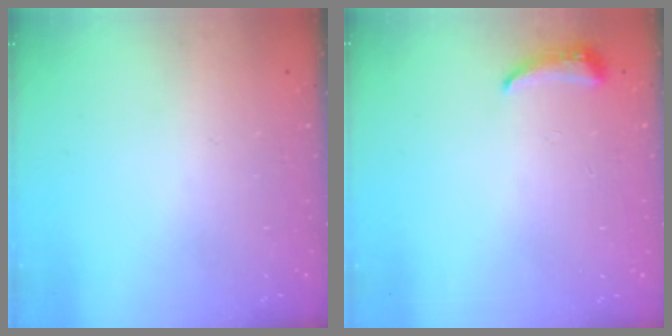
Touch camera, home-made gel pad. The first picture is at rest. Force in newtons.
{"total": 4.3, "press": 4.2, "slide": 0.9}